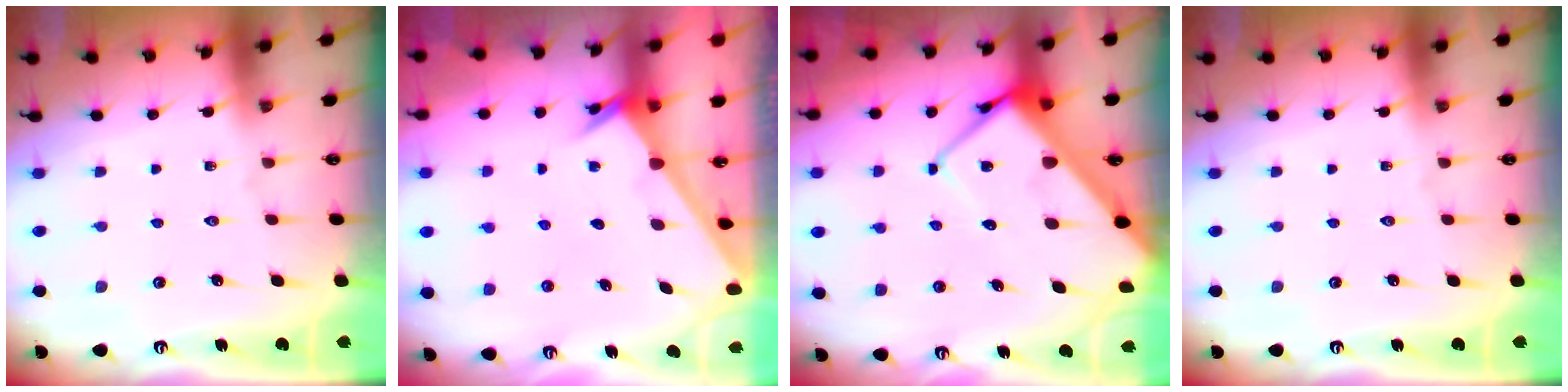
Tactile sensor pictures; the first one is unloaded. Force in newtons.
{"total": 2.4, "press": 2.4, "slide": 0.2}
{"total": 10.1, "press": 10.1, "slide": 0.9}
{"total": 0.0}